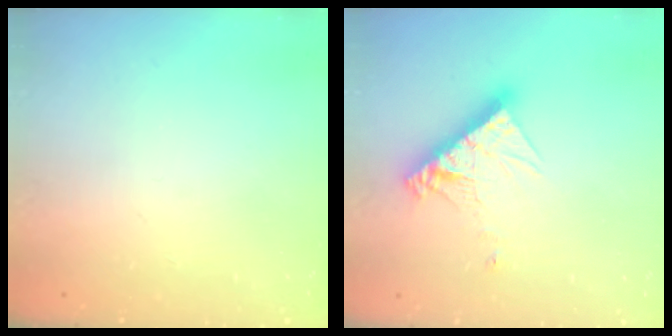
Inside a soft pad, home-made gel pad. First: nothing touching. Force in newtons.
{"total": 11.9, "press": 11.8, "slide": 1.0}